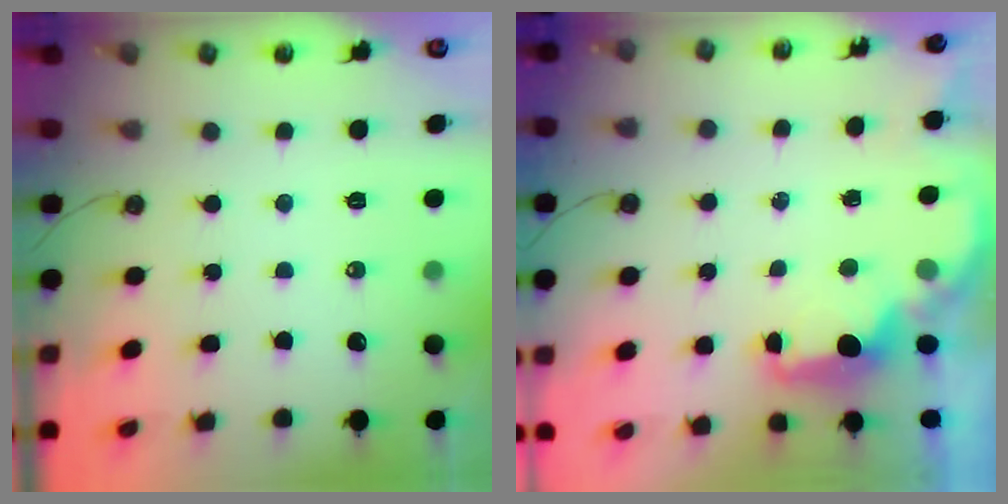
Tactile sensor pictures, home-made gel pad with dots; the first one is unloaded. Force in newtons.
{"total": 2.3, "press": 2.2, "slide": 0.8}